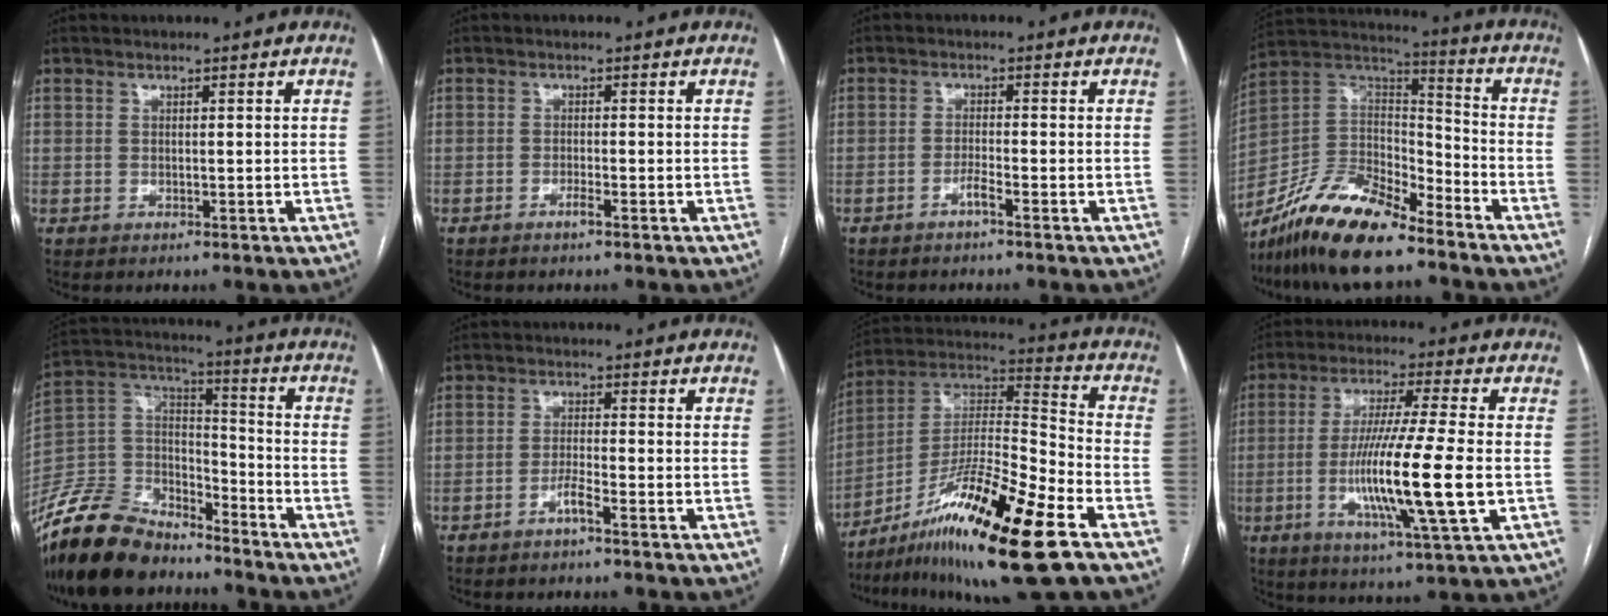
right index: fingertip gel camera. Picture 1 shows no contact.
{"total": 1.2, "force": [-0.9, -0.1, 0.8], "torque": [-0.019, 0.000, -0.016]}
{"total": 1.9, "force": [-1.3, -0.3, 1.3], "torque": [-0.026, 0.001, -0.027]}
{"total": 16.4, "force": [-12.9, 4.4, 9.1], "torque": [-0.169, 0.018, -0.238]}
{"total": 17.3, "force": [-14.6, 6.4, 6.7], "torque": [-0.138, 0.026, -0.273]}
{"total": 2.3, "force": [-1.6, -0.4, 1.6], "torque": [-0.033, 0.000, -0.033]}
{"total": 21.7, "force": [-12.2, 1.1, 17.9], "torque": [-0.323, -0.016, -0.212]}
{"total": 14.8, "force": [-2.8, -0.2, 14.5], "torque": [-0.274, -0.018, -0.057]}